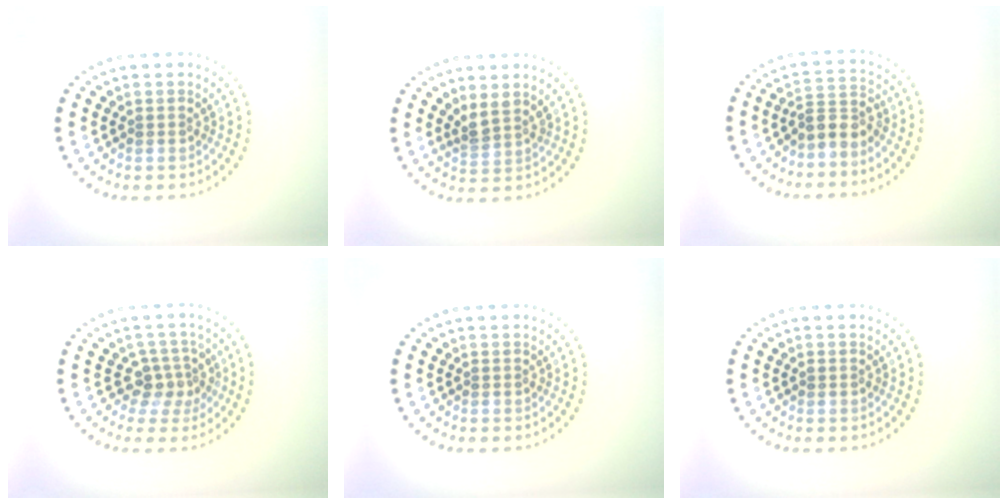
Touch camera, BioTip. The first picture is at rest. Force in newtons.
{"total": 2.0, "press": 1.4, "slide": 1.4}
{"total": 2.6, "press": 2.0, "slide": 1.6}
{"total": 2.7, "press": 2.0, "slide": 1.8}
{"total": 0.0}
{"total": 0.6, "press": 0.6, "slide": 0.0}